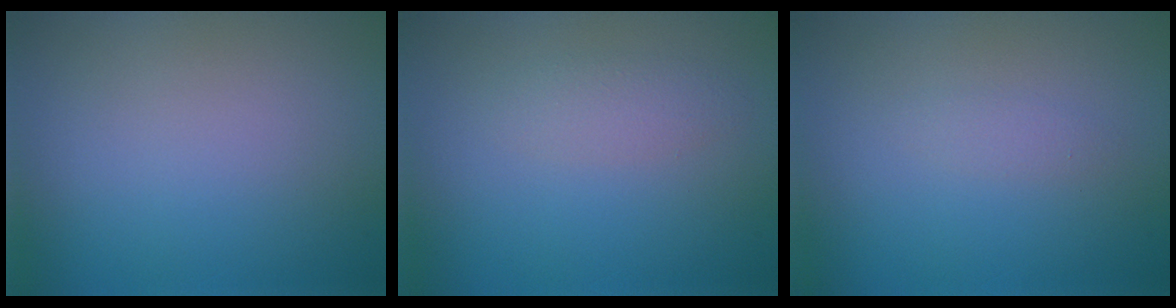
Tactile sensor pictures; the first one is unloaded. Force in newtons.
{"total": 1.6, "press": 1.6, "slide": 0.1}
{"total": 0.8, "press": 0.8, "slide": 0.0}